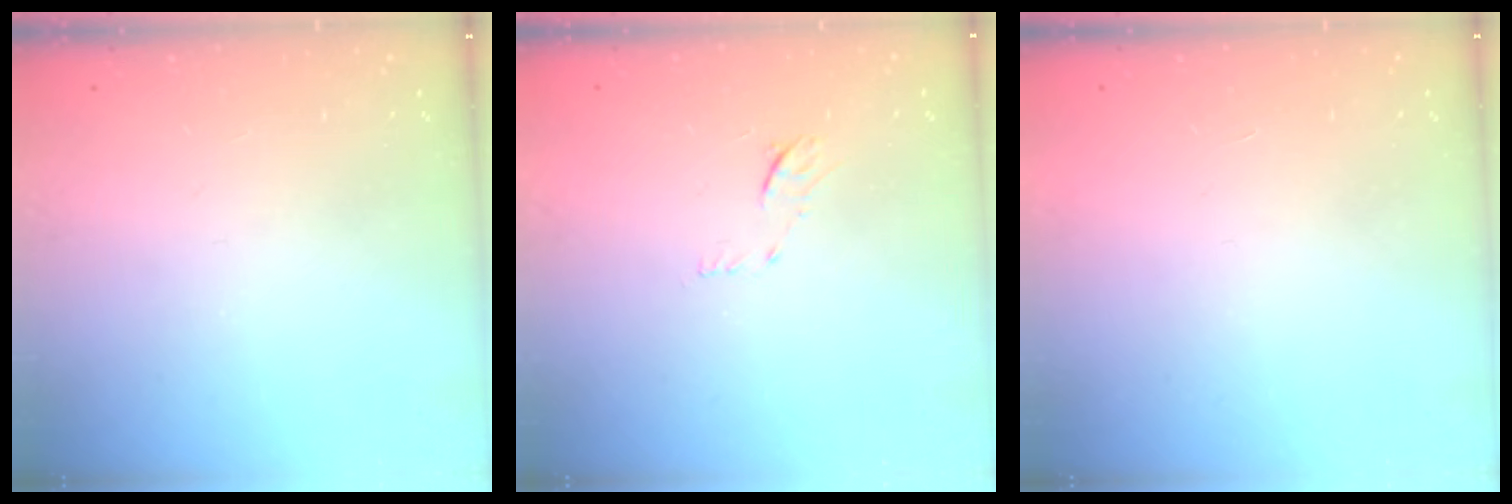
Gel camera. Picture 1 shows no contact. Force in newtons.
{"total": 6.2, "press": 6.1, "slide": 0.7}
{"total": 1.7, "press": 1.7, "slide": 0.1}